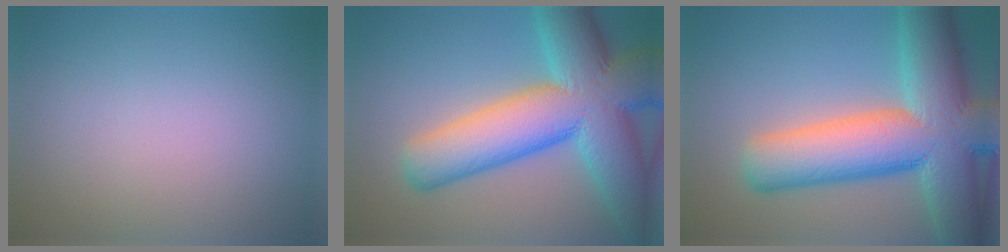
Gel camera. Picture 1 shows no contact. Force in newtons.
{"total": 14.9, "press": 14.9, "slide": 0.3}
{"total": 15.0, "press": 14.9, "slide": 1.1}